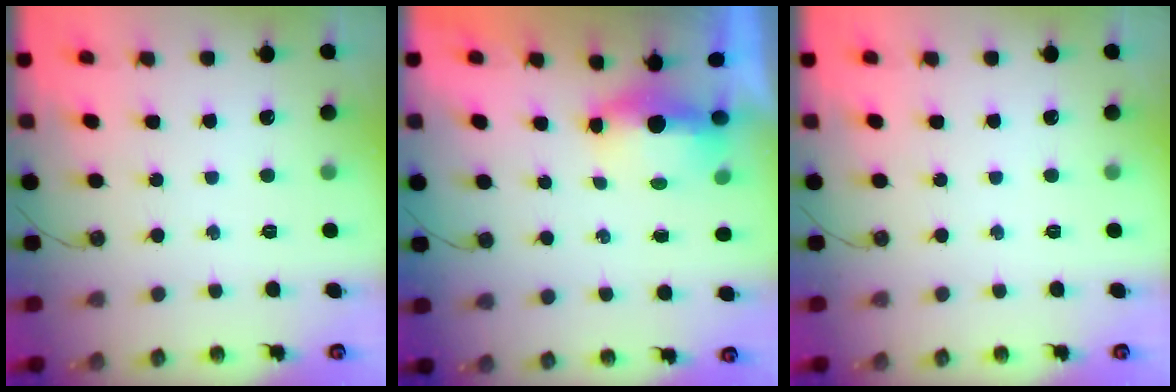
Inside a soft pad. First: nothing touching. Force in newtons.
{"total": 13.2, "press": 6.4, "slide": 11.6}
{"total": 0.0}